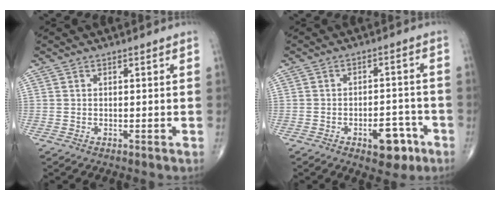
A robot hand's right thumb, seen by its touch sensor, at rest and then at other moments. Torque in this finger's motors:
{"motor_torque": [1.32, 0.96, 0.47, -0.77, 0.01]}